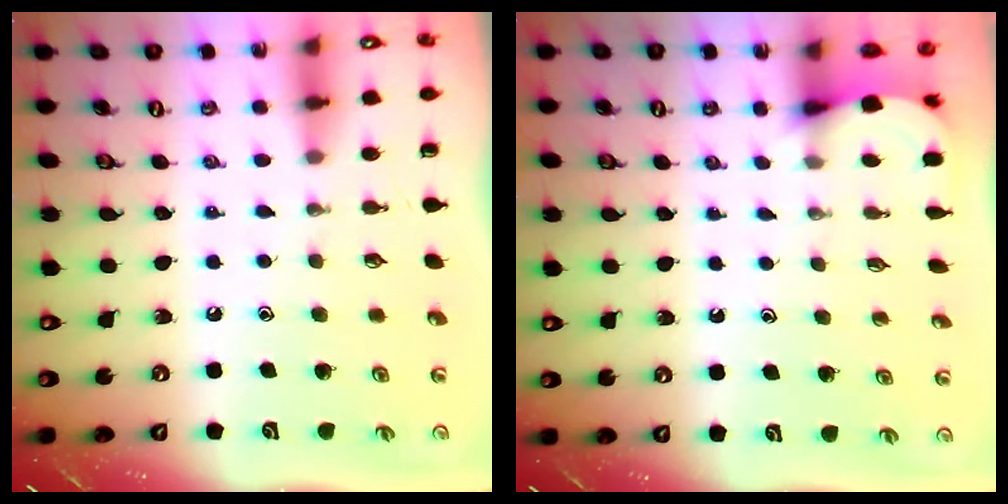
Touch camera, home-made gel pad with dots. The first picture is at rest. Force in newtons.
{"total": 2.5, "press": 2.5, "slide": 0.2}